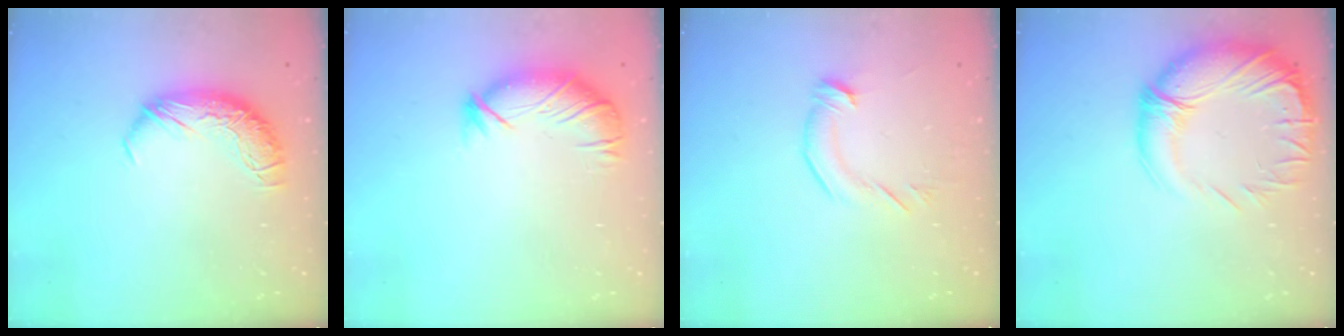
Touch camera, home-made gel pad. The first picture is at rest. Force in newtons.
{"total": 2.9, "press": 2.5, "slide": 1.4}
{"total": 2.8, "press": 2.7, "slide": 0.4}
{"total": 4.8, "press": 3.8, "slide": 2.8}